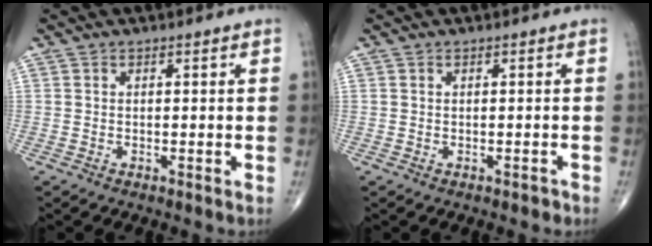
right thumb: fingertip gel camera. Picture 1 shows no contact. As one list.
[{"total": 0.7, "force": [-0.5, 0.4, 0.2], "torque": [0.002, 0.001, -0.009]}]